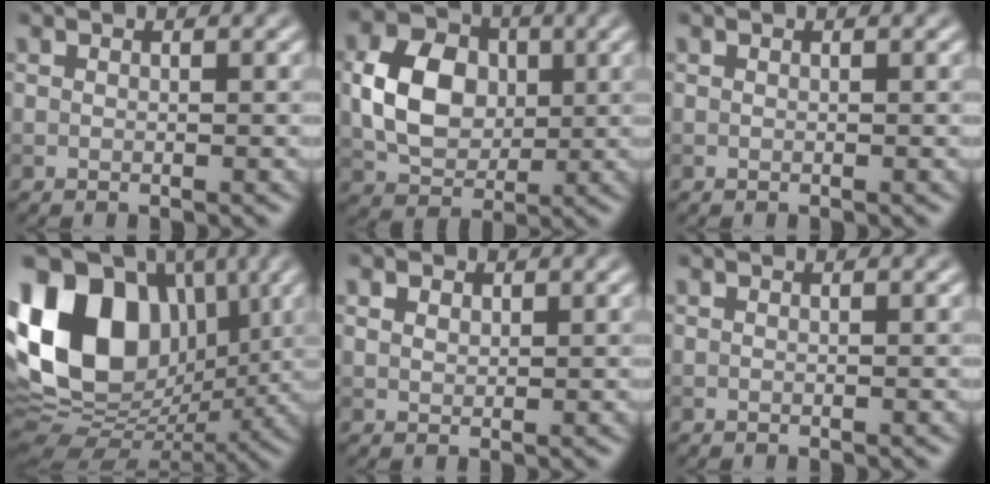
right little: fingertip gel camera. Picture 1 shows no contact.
{"total": 7.0, "force": [0.5, 5.2, 4.6], "torque": [-0.088, 0.006, 0.009]}
{"total": 0.0}
{"total": 16.4, "force": [3.2, 11.8, 10.9], "torque": [-0.221, 0.030, 0.043]}
{"total": 2.1, "force": [1.4, 1.3, 0.9], "torque": [-0.022, 0.007, 0.014]}
{"total": 0.0}